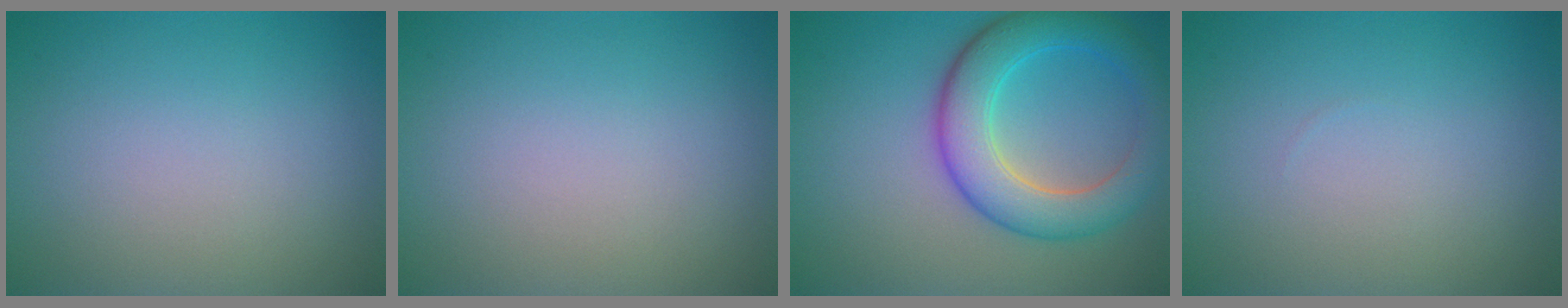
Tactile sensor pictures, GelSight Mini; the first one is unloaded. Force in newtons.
{"total": 0.0}
{"total": 6.8, "press": 6.8, "slide": 0.3}
{"total": 0.0}